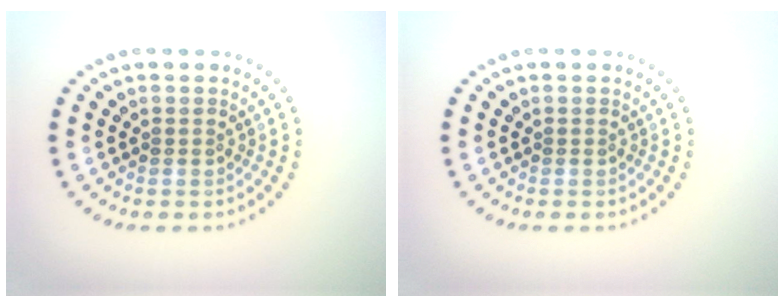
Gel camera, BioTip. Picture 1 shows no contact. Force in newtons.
{"total": 0.0}